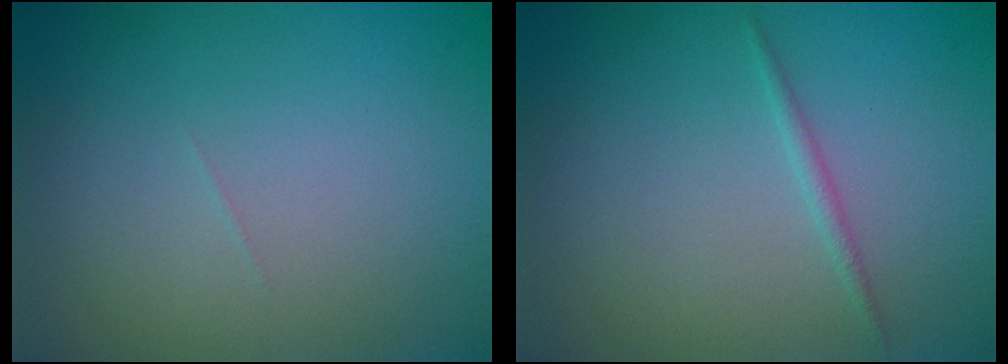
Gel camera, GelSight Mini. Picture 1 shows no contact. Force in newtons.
{"total": 0.8, "press": 0.8, "slide": 0.0}